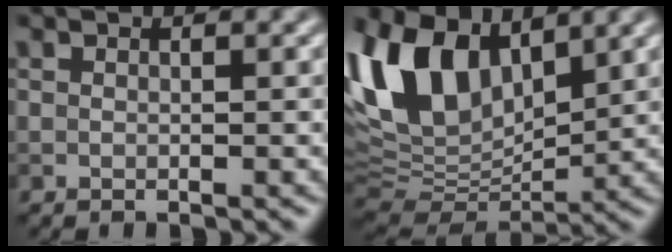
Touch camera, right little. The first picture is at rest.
{"total": 12.3, "force": [5.6, 7.1, 8.4], "torque": [-0.194, 0.018, 0.099]}